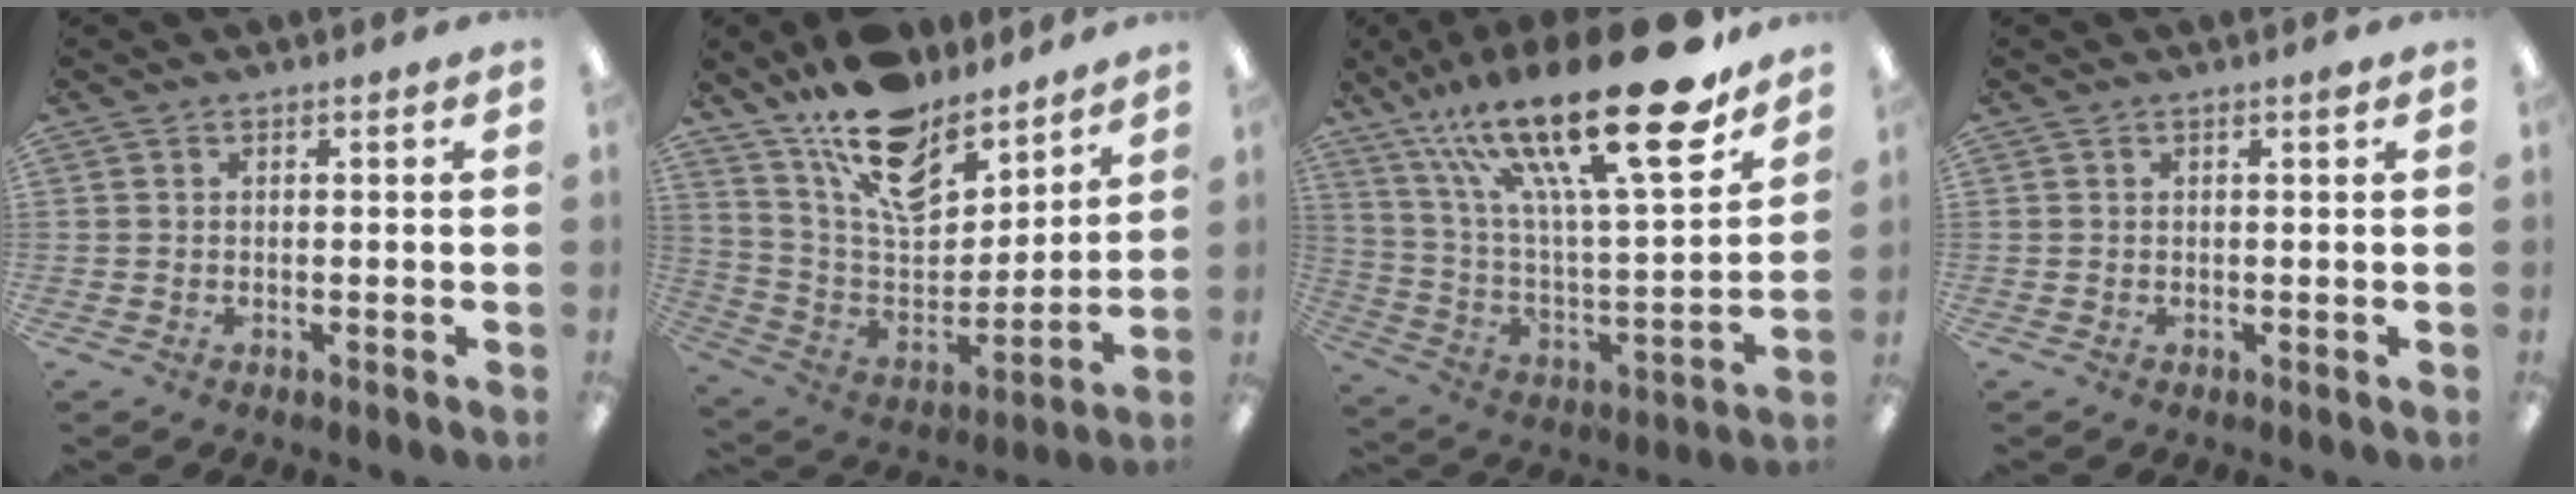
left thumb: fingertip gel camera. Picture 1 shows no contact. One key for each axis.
{"total": 17.9, "fx": 12.7, "fy": 9.1, "fz": 8.7, "tx": -0.158, "ty": -0.089, "tz": 0.229}
{"total": 30.3, "fx": 18.7, "fy": 7.9, "fz": 22.5, "tx": -0.399, "ty": -0.120, "tz": 0.305}
{"total": 0.7, "fx": 0.5, "fy": 0.1, "fz": 0.5, "tx": -0.004, "ty": -0.003, "tz": 0.006}